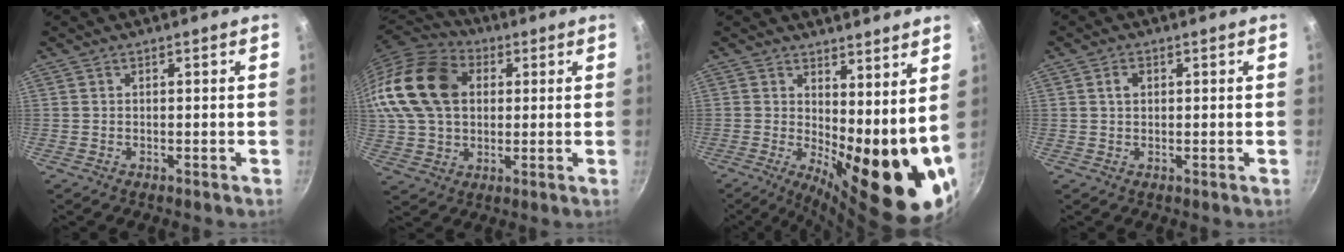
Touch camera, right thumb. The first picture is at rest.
{"total": 21.0, "force": [4.6, 15.2, 13.7], "torque": [-0.258, 0.020, 0.077]}
{"total": 17.3, "force": [2.8, 6.8, 15.7], "torque": [-0.182, -0.037, 0.050]}
{"total": 2.0, "force": [0.6, 1.4, 1.3], "torque": [-0.017, 0.004, 0.008]}